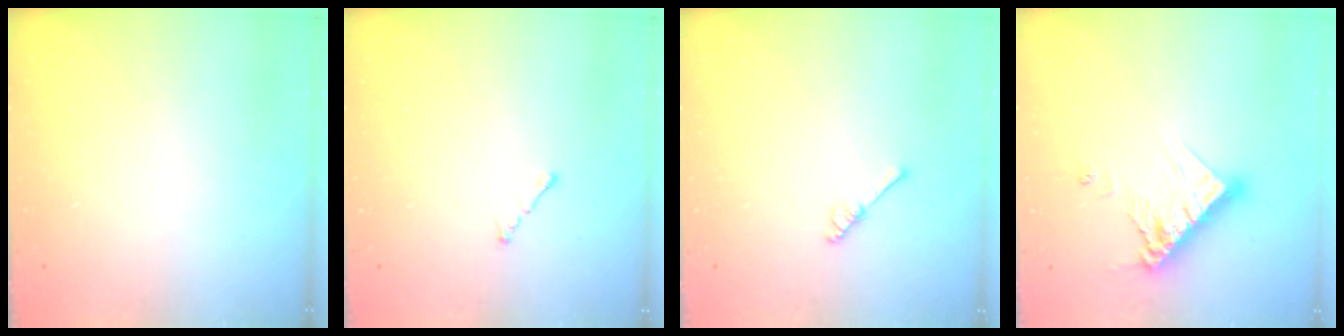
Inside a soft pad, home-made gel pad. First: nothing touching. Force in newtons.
{"total": 0.6, "press": 0.5, "slide": 0.4}
{"total": 2.9, "press": 2.9, "slide": 0.3}
{"total": 12.2, "press": 12.1, "slide": 1.1}